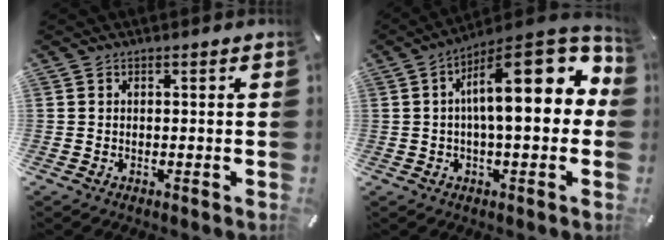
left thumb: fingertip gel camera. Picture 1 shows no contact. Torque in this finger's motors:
{"motor_torque": [2.38, 2.63, 2.36, -0.41, 0.32]}